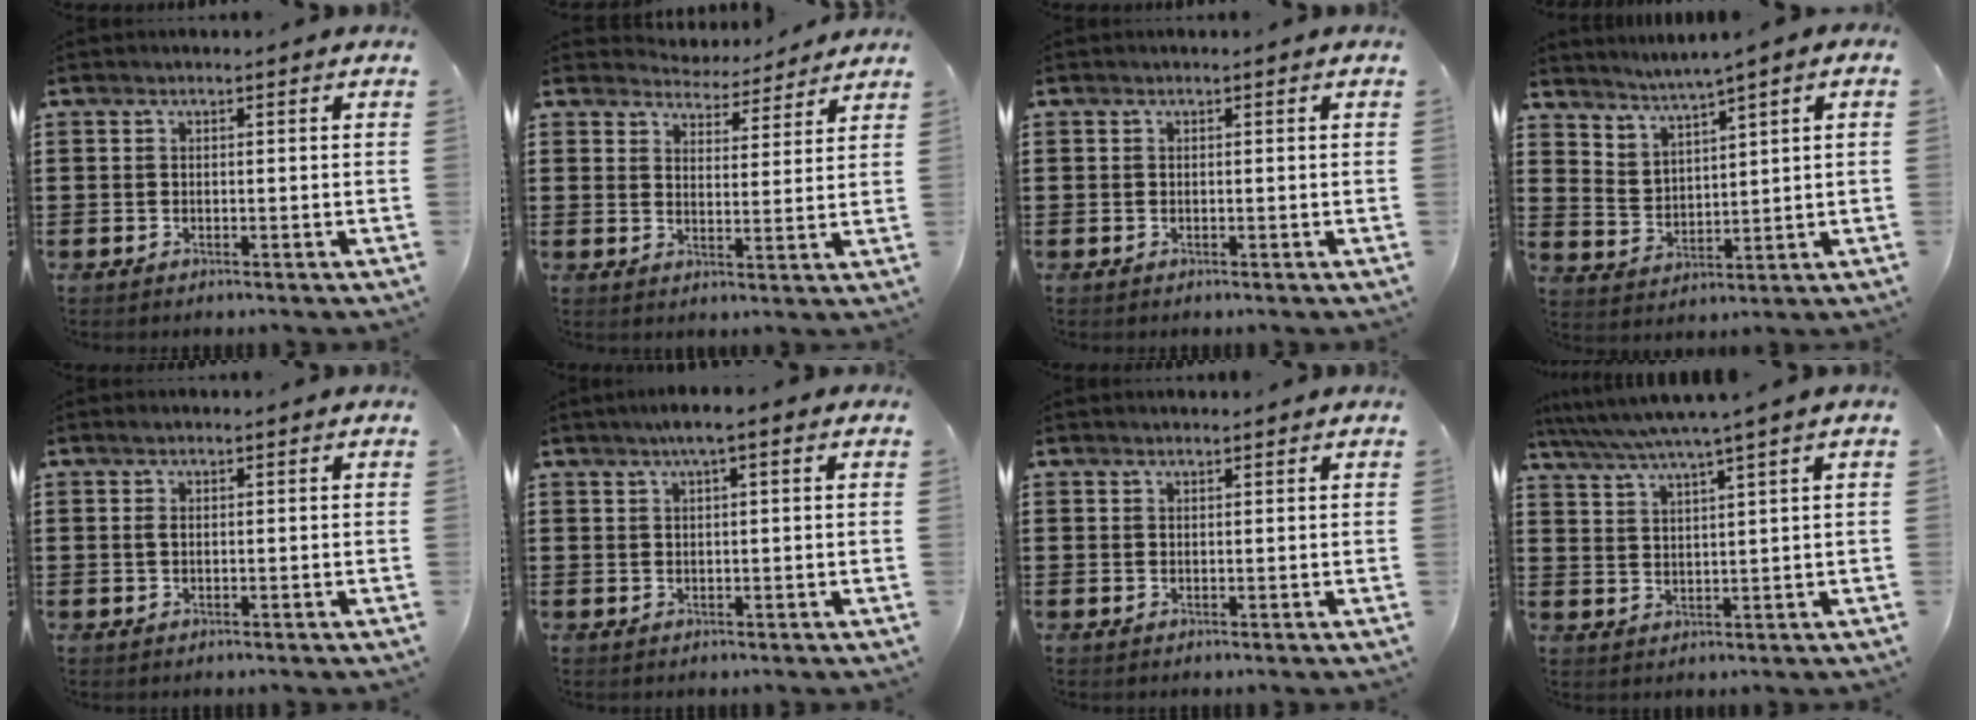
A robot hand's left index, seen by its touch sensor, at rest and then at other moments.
{"total": 4.5, "force": [4.5, 0.4, 0.1], "torque": [-0.016, -0.030, 0.078]}
{"total": 0.0}
{"total": 2.2, "force": [2.2, 0.2, 0.3], "torque": [-0.019, -0.014, 0.035]}
{"total": 1.2, "force": [0.3, 0.4, 1.0], "torque": [-0.022, 0.004, 0.004]}
{"total": 2.5, "force": [1.1, 0.3, 2.2], "torque": [-0.043, 0.003, 0.019]}
{"total": 0.7, "force": [0.7, 0.0, 0.3], "torque": [-0.006, 0.000, 0.014]}
{"total": 4.5, "force": [3.4, -0.9, 2.8], "torque": [-0.066, -0.018, 0.055]}